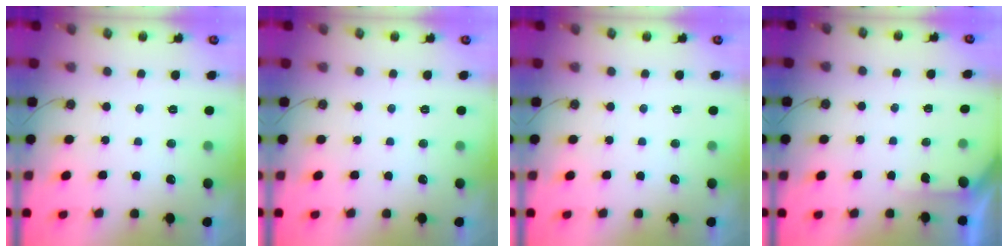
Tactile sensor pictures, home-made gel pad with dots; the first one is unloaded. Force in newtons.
{"total": 0.0}
{"total": 0.0}
{"total": 2.5, "press": 2.5, "slide": 0.3}